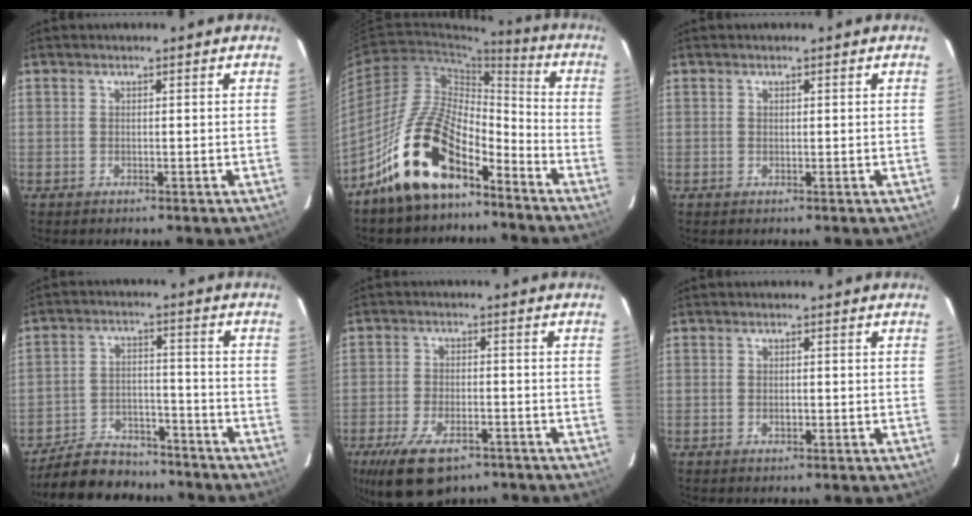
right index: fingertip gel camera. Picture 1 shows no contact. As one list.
[{"total": 16.5, "force": [-11.2, 7.0, 9.9], "torque": [-0.185, 0.023, -0.200]}, {"total": 0.0}, {"total": 14.1, "force": [-12.3, 5.4, 4.3], "torque": [-0.111, 0.010, -0.182]}, {"total": 13.0, "force": [-8.3, 6.0, 7.9], "torque": [-0.176, -0.023, -0.136]}, {"total": 1.1, "force": [-0.3, 0.8, 0.7], "torque": [-0.010, 0.000, -0.003]}]